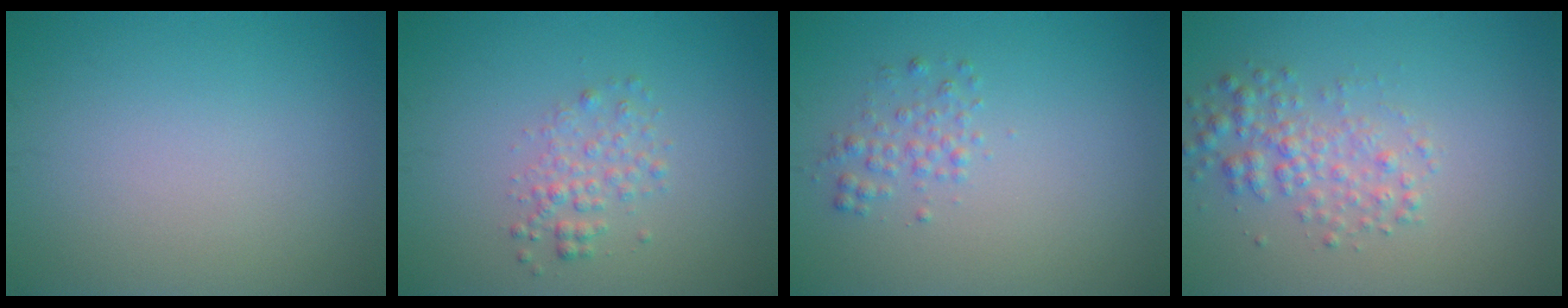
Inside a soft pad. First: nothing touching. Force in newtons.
{"total": 1.9, "press": 1.9, "slide": 0.1}
{"total": 1.5, "press": 1.5, "slide": 0.1}
{"total": 2.7, "press": 2.7, "slide": 0.0}